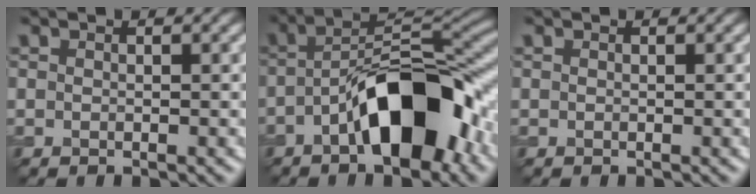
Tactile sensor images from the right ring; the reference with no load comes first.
{"total": 9.9, "force": [-4.0, 3.9, 8.2], "torque": [-0.133, 0.023, -0.065]}
{"total": 0.0}